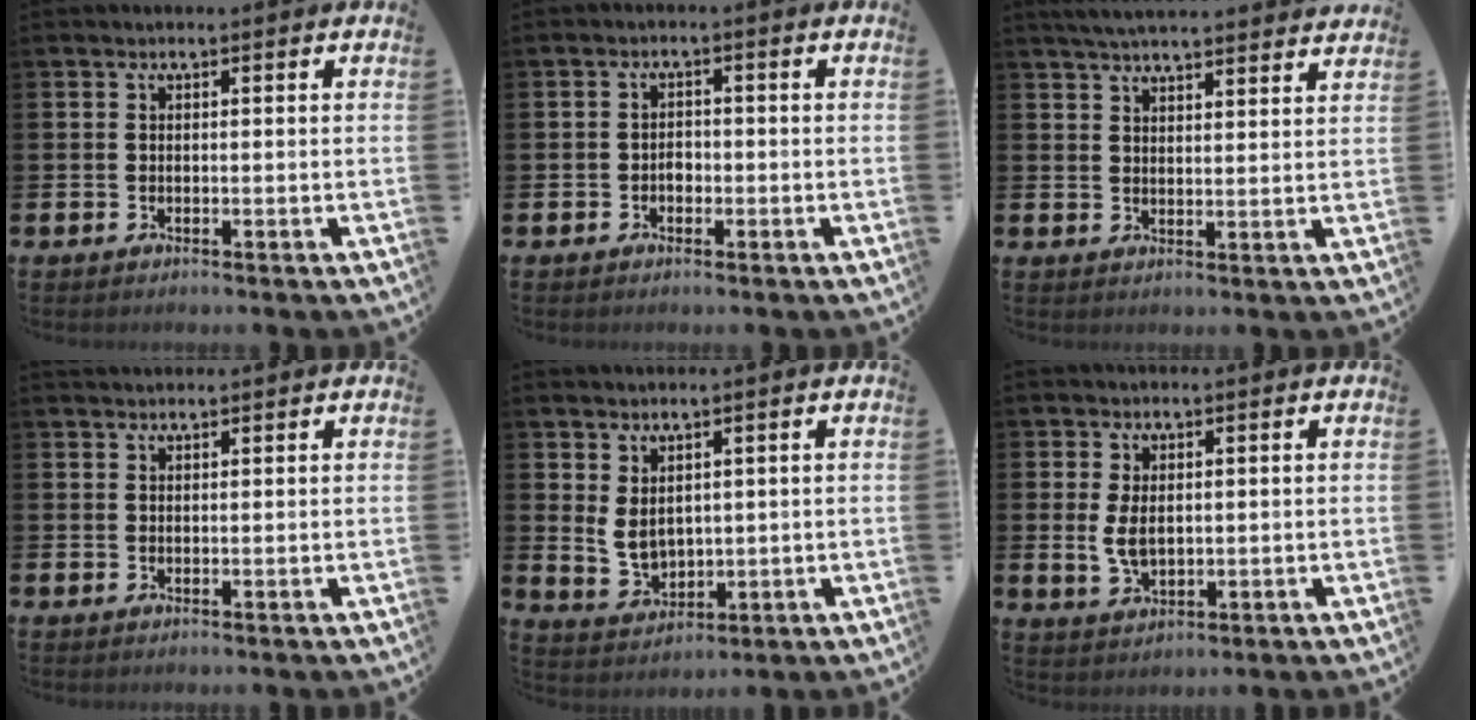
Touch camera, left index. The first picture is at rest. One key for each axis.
{"total": 1.5, "fx": -0.5, "fy": 1.1, "fz": 0.8, "tx": 0.000, "ty": -0.005, "tz": -0.014}
{"total": 4.8, "fx": 4.7, "fy": 0.2, "fz": 0.9, "tx": -0.028, "ty": -0.022, "tz": 0.085}
{"total": 1.1, "fx": 1.1, "fy": 0.2, "fz": 0.0, "tx": 0.006, "ty": -0.001, "tz": 0.019}
{"total": 3.6, "fx": 1.9, "fy": 2.1, "fz": 2.2, "tx": -0.032, "ty": -0.008, "tz": 0.032}
{"total": 3.8, "fx": 0.7, "fy": 2.1, "fz": 3.1, "tx": -0.047, "ty": 0.000, "tz": 0.009}